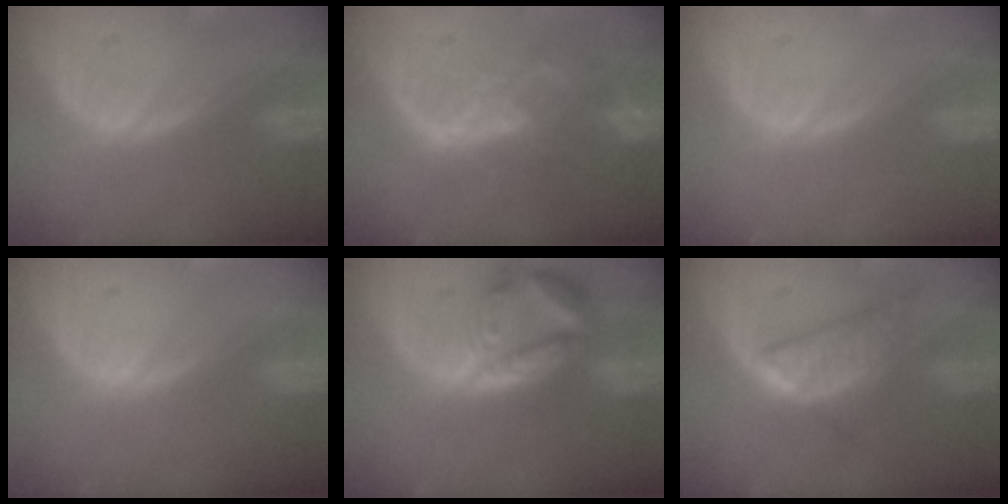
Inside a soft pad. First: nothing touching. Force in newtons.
{"total": 8.9, "press": 7.5, "slide": 4.7}
{"total": 0.0}
{"total": 0.0}
{"total": 8.0, "press": 7.1, "slide": 3.8}
{"total": 6.1, "press": 5.7, "slide": 2.1}